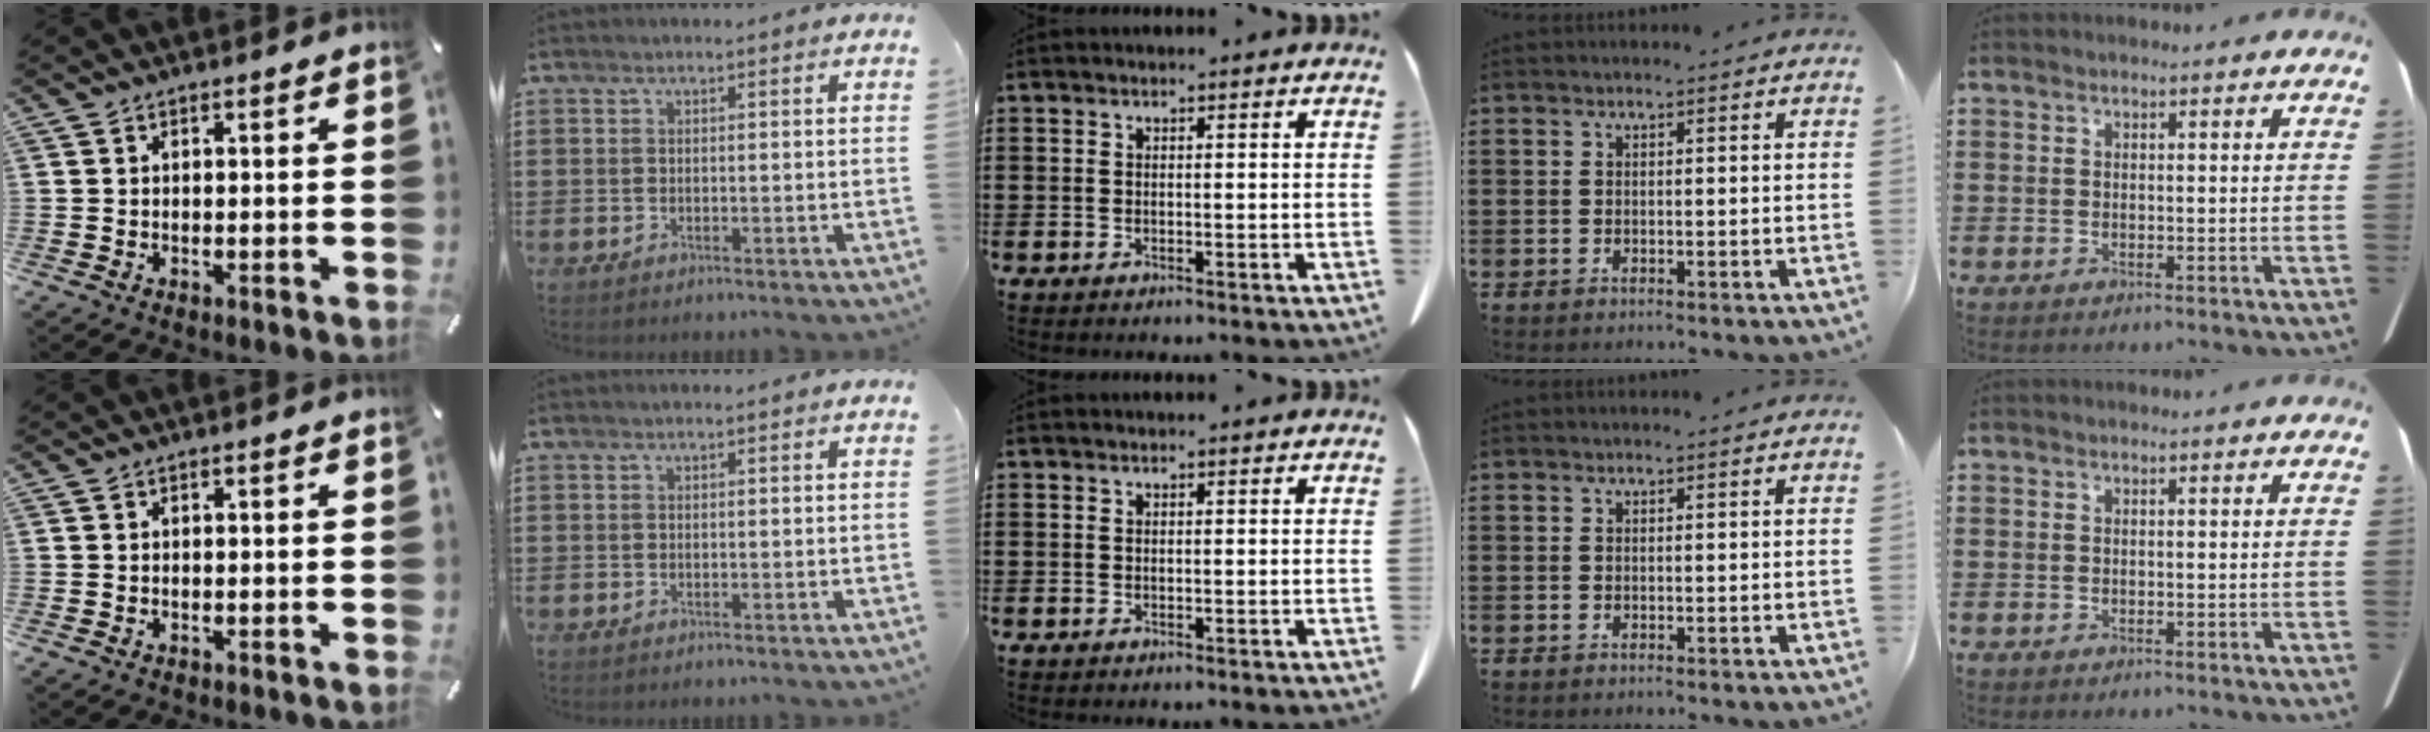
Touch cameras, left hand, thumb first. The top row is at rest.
{}